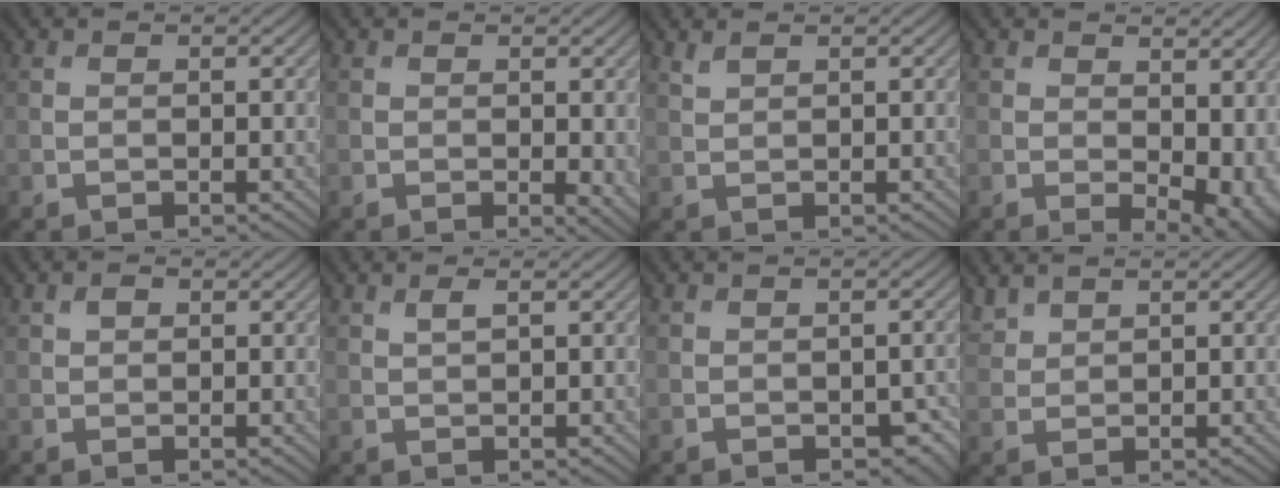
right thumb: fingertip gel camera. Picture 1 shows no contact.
{"total": 2.1, "force": [-0.1, 0.9, 1.9], "torque": [-0.021, -0.008, 0.002]}
{"total": 1.0, "force": [0.9, 0.2, 0.5], "torque": [-0.017, 0.002, 0.021]}
{"total": 7.8, "force": [0.2, 4.4, 6.4], "torque": [-0.082, -0.016, 0.020]}
{"total": 1.0, "force": [0.5, 0.6, 0.6], "torque": [-0.012, 0.001, 0.007]}
{"total": 1.2, "force": [0.7, 0.2, 1.0], "torque": [-0.025, 0.003, 0.015]}
{"total": 3.2, "force": [-1.3, 1.9, 2.1], "torque": [-0.027, -0.013, -0.008]}
{"total": 2.1, "force": [1.8, 0.7, 0.6], "torque": [-0.019, 0.004, 0.046]}